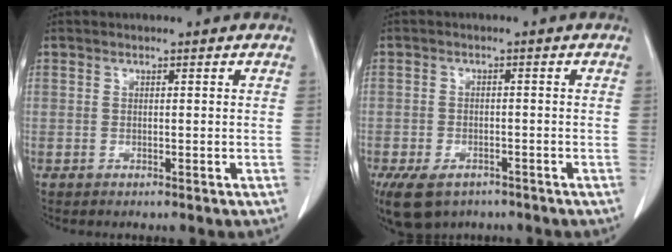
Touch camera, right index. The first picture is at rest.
{"total": 8.4, "force": [-5.6, 4.8, 4.0], "torque": [-0.084, -0.006, -0.085]}